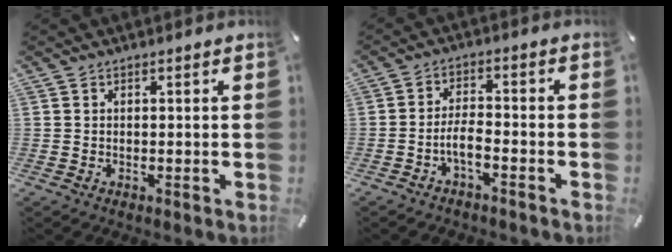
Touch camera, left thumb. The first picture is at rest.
{"total": 4.8, "force": [-2.9, 1.7, 3.5], "torque": [-0.065, 0.014, -0.052]}